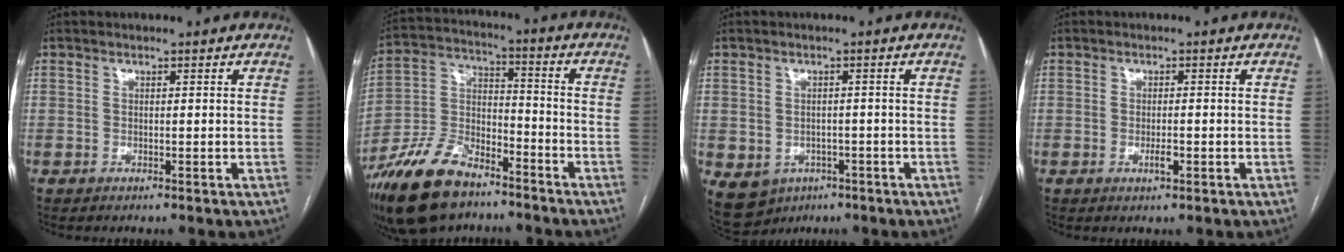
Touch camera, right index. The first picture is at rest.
{"total": 16.1, "force": [-11.7, 7.1, 8.5], "torque": [-0.172, 0.012, -0.209]}
{"total": 8.8, "force": [-4.0, 7.4, 2.5], "torque": [-0.065, 0.007, -0.044]}
{"total": 1.9, "force": [-0.8, 0.4, 1.7], "torque": [-0.030, -0.001, -0.013]}